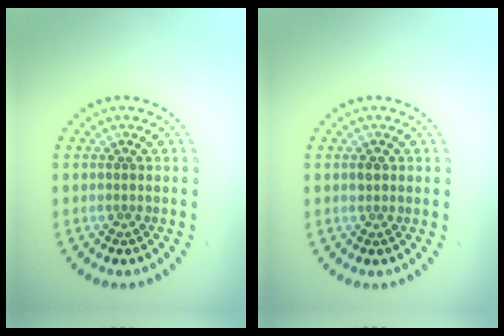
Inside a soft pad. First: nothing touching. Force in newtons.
{"total": 0.7, "press": 0.7, "slide": 0.1}